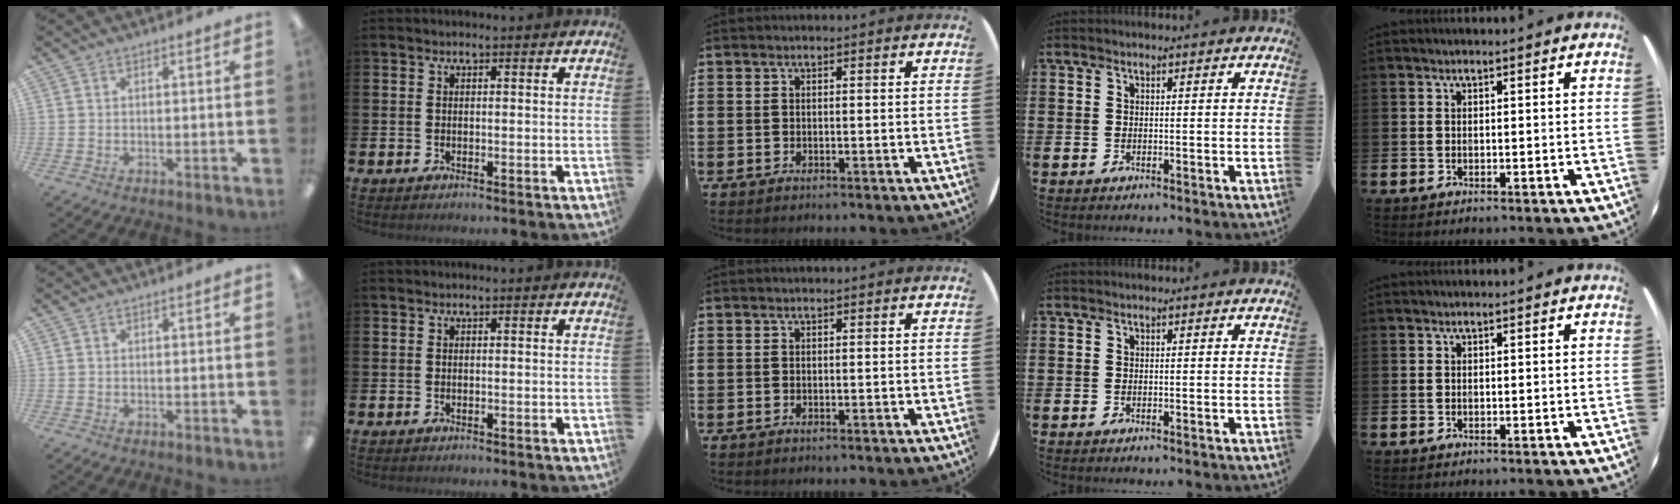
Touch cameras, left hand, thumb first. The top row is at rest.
{}